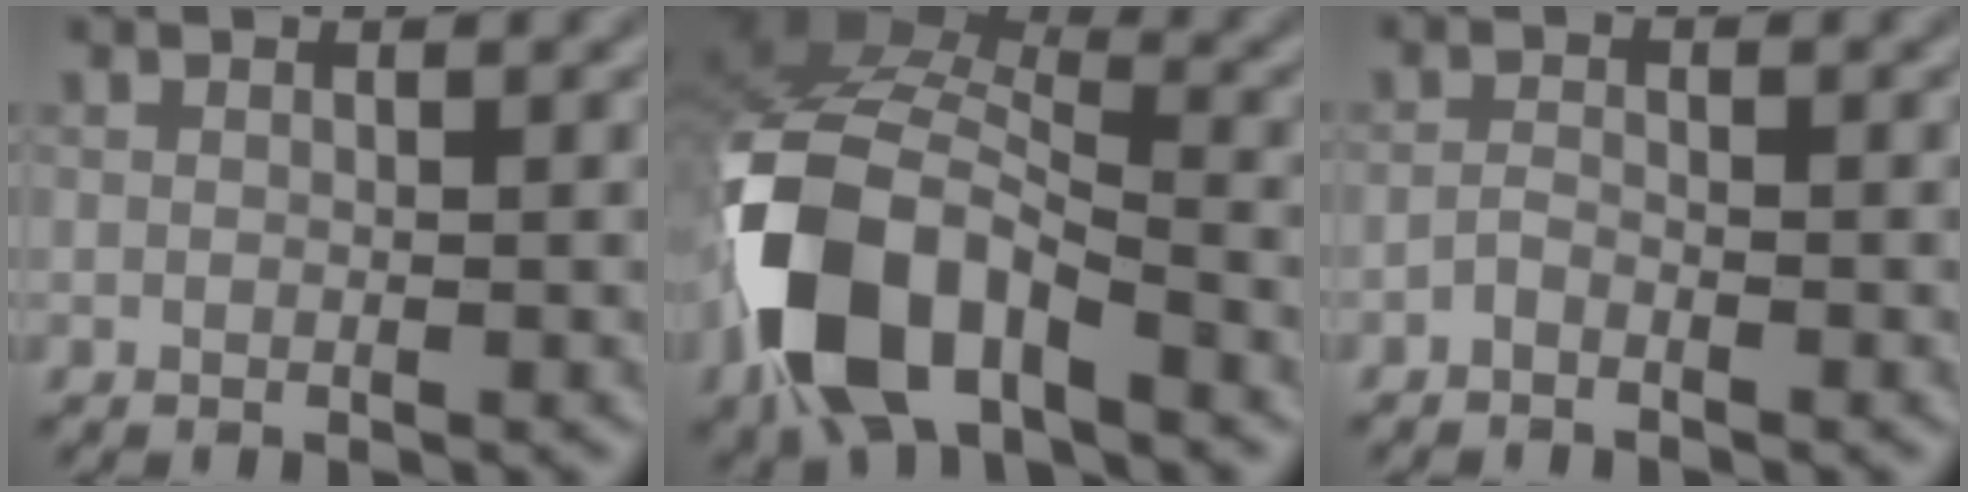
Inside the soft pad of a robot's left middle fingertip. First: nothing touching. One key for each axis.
{"total": 12.0, "fx": -5.6, "fy": 6.6, "fz": 8.4, "tx": -0.181, "ty": -0.004, "tz": -0.110}
{"total": 1.0, "fx": -0.8, "fy": 0.3, "fz": 0.5, "tx": -0.010, "ty": 0.001, "tz": -0.019}